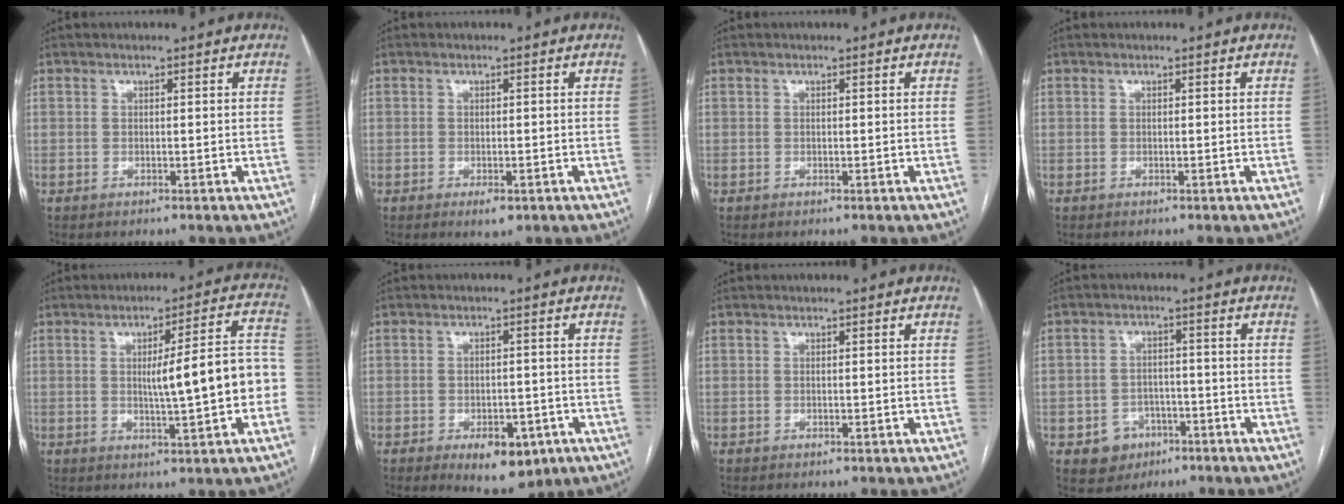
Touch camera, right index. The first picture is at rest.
{"total": 2.1, "force": [-1.1, 0.8, 1.6], "torque": [-0.023, -0.001, -0.013]}
{"total": 0.0}
{"total": 0.0}
{"total": 11.2, "force": [-1.0, 1.4, 11.1], "torque": [-0.144, 0.029, -0.011]}
{"total": 7.9, "force": [-4.1, 4.0, 5.5], "torque": [-0.070, -0.002, -0.049]}
{"total": 0.0}
{"total": 5.8, "force": [-2.8, 4.9, 1.4], "torque": [-0.020, 0.010, -0.035]}